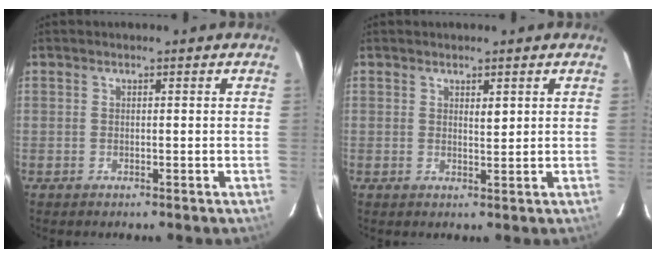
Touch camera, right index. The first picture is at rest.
{"total": 1.4, "force": [0.7, 0.4, 1.1], "torque": [-0.019, -0.002, 0.013]}